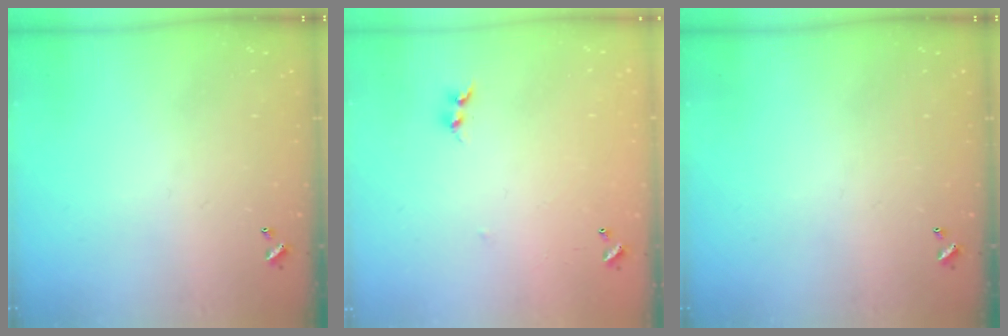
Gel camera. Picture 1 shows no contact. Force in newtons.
{"total": 7.6, "press": 7.6, "slide": 0.4}
{"total": 0.0}